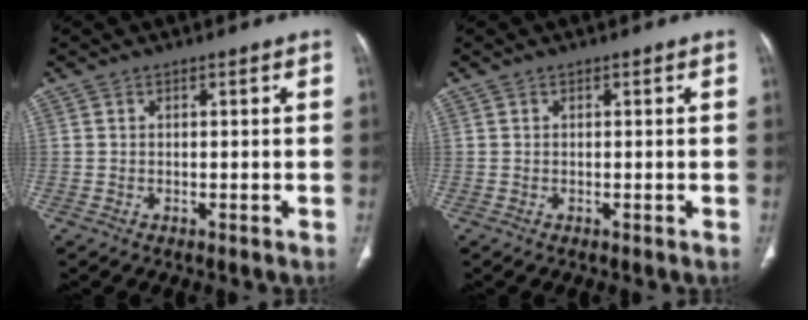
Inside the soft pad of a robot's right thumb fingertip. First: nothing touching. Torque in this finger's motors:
{"motor_torque": [0.01, 0.01, -0.13, 0.13, 0.01]}